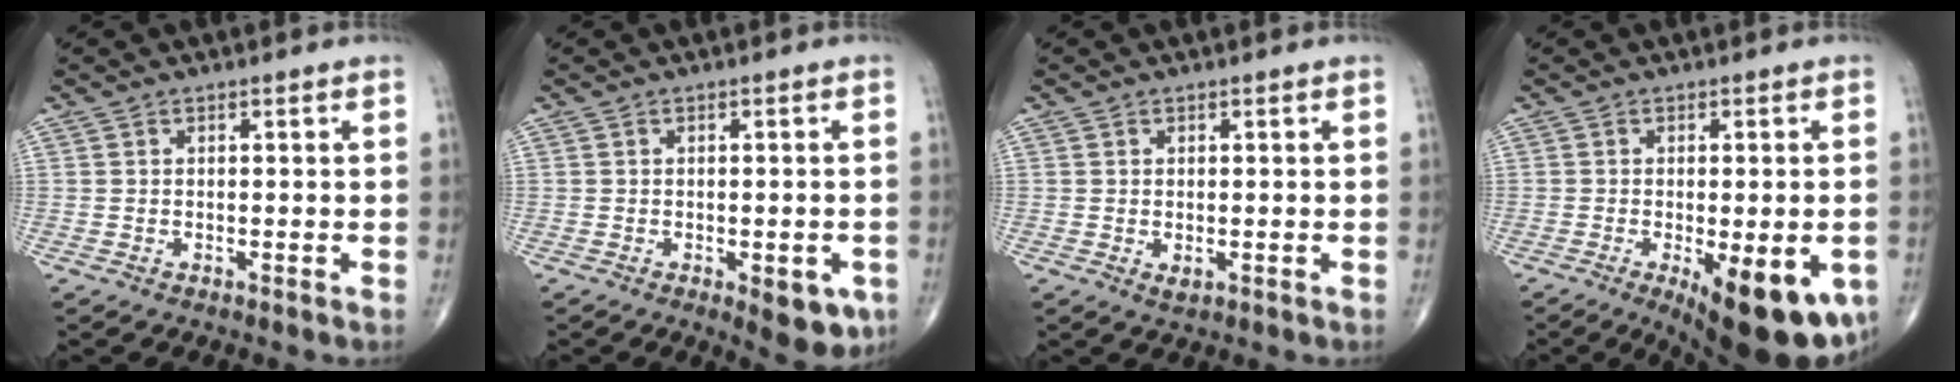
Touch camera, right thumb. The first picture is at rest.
{"total": 6.8, "force": [-2.6, 2.8, 5.6], "torque": [-0.049, 0.000, -0.026]}
{"total": 1.5, "force": [-0.3, 0.9, 1.2], "torque": [-0.017, -0.003, -0.003]}
{"total": 16.3, "force": [-6.1, 6.0, 13.8], "torque": [-0.142, -0.010, -0.071]}